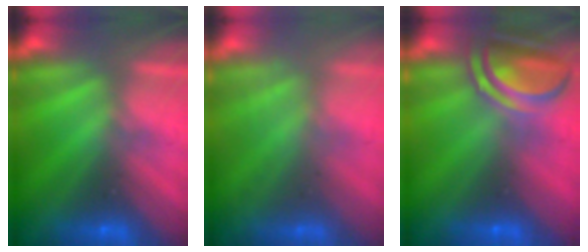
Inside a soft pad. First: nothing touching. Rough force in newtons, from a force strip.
{"total": 1.9}
{"total": 7.5}